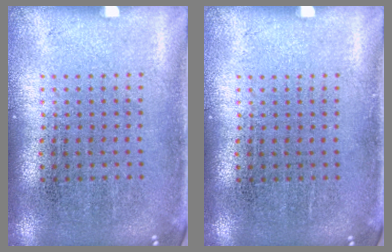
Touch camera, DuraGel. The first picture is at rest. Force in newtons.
{"total": 0.0}